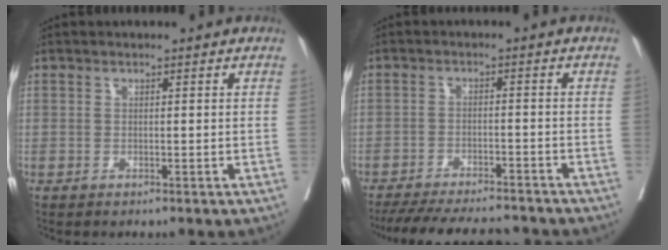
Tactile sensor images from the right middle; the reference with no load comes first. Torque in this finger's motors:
{"motor_torque": [0.28, -0.47, 0.16, 0.10]}